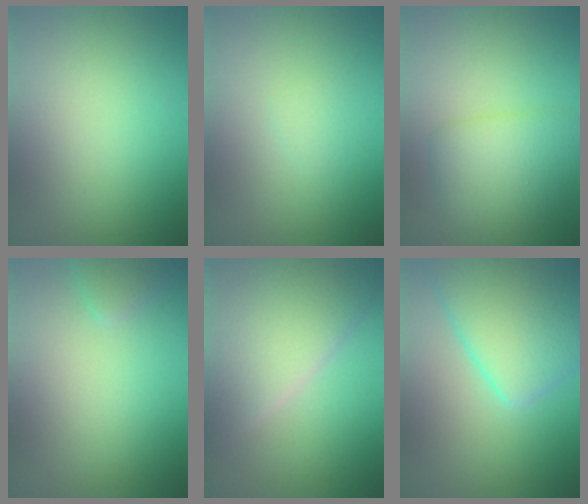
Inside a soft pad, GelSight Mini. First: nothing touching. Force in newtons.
{"total": 0.7, "press": 0.7, "slide": 0.1}
{"total": 4.5, "press": 4.5, "slide": 0.2}
{"total": 1.6, "press": 1.6, "slide": 0.1}
{"total": 7.6, "press": 7.6, "slide": 0.4}
{"total": 9.3, "press": 9.3, "slide": 0.4}